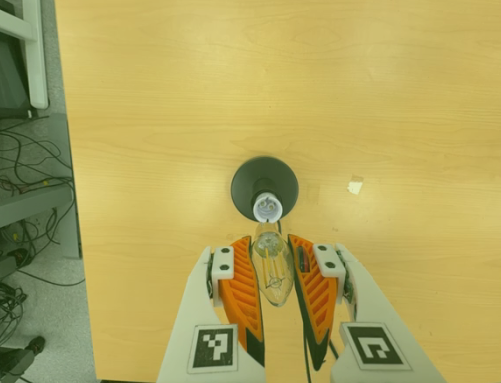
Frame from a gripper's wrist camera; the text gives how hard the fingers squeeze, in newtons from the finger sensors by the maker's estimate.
{"total": 22.2, "left": 24.9, "right": 19.6}